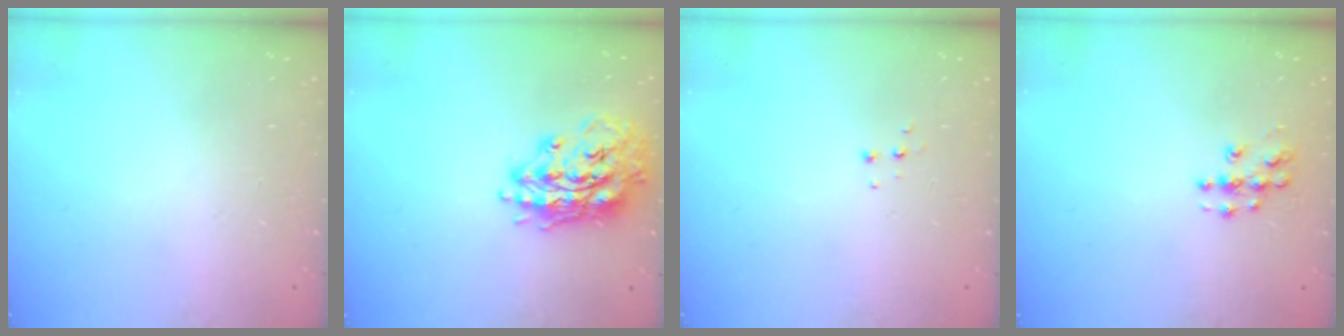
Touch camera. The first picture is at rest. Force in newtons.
{"total": 16.5, "press": 16.4, "slide": 1.9}
{"total": 3.9, "press": 3.9, "slide": 0.4}
{"total": 6.6, "press": 6.6, "slide": 0.3}